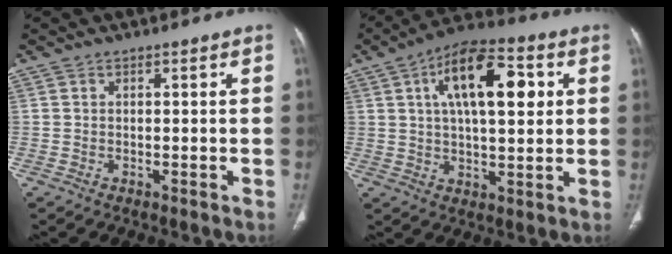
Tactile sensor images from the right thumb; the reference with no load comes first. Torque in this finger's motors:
{"motor_torque": [1.00, 3.57, 1.69, -0.25, 0.14]}